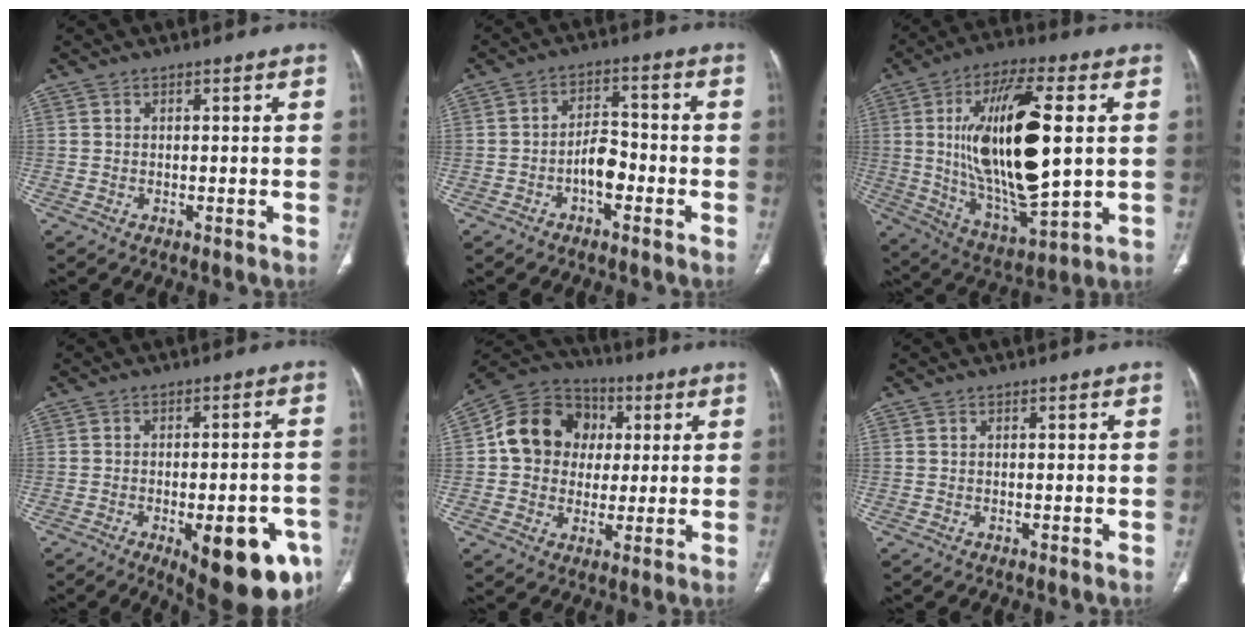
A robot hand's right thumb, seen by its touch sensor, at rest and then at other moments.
{"total": 5.5, "force": [-2.3, 3.1, 3.9], "torque": [-0.051, 0.031, -0.045]}
{"total": 24.0, "force": [2.9, 8.6, 22.2], "torque": [-0.398, -0.012, 0.055]}
{"total": 17.7, "force": [-7.6, 6.6, 14.6], "torque": [-0.131, 0.020, -0.084]}
{"total": 14.4, "force": [2.1, 12.4, 7.0], "torque": [-0.095, 0.015, 0.027]}
{"total": 0.0}